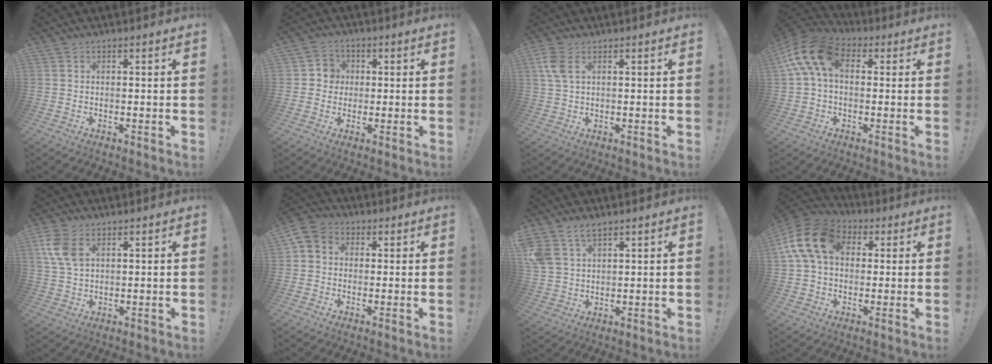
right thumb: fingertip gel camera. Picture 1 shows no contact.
{"total": 5.1, "force": [0.2, 4.9, 1.5], "torque": [-0.017, 0.007, 0.002]}
{"total": 5.2, "force": [2.0, 2.6, 4.1], "torque": [-0.102, 0.001, 0.037]}
{"total": 14.8, "force": [3.7, 8.8, 11.4], "torque": [-0.227, 0.007, 0.069]}
{"total": 8.1, "force": [3.4, 4.7, 5.6], "torque": [-0.115, -0.004, 0.066]}
{"total": 5.0, "force": [0.1, 4.4, 2.3], "torque": [-0.046, 0.008, 0.005]}
{"total": 6.9, "force": [4.8, 3.6, 3.3], "torque": [-0.073, -0.011, 0.098]}
{"total": 16.4, "force": [4.1, 11.5, 10.9], "torque": [-0.203, 0.007, 0.078]}